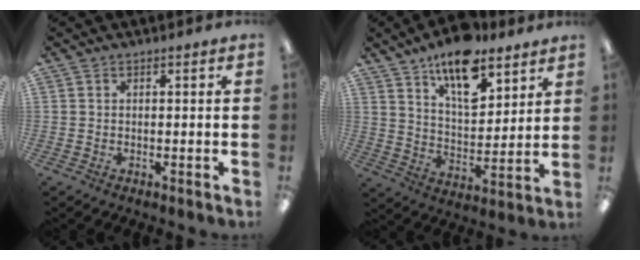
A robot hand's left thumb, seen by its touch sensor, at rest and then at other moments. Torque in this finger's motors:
{"motor_torque": [0.07, 0.45, 1.30, -1.47, 0.20]}